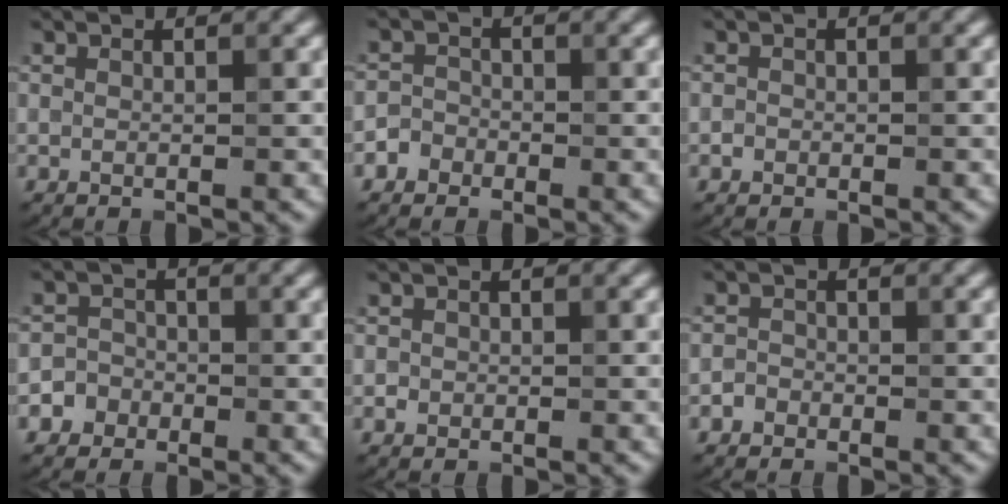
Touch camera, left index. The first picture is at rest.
{"total": 1.6, "force": [-0.9, 1.3, 0.0], "torque": [0.019, 0.005, -0.023]}
{"total": 0.6, "force": [-0.3, 0.5, 0.1], "torque": [0.002, -0.003, -0.006]}
{"total": 2.4, "force": [-1.3, 2.0, 0.1], "torque": [0.028, 0.003, -0.028]}
{"total": 0.7, "force": [-0.2, 0.6, 0.1], "torque": [0.003, -0.004, -0.005]}
{"total": 1.1, "force": [-0.6, 0.9, 0.1], "torque": [0.006, 0.002, -0.013]}